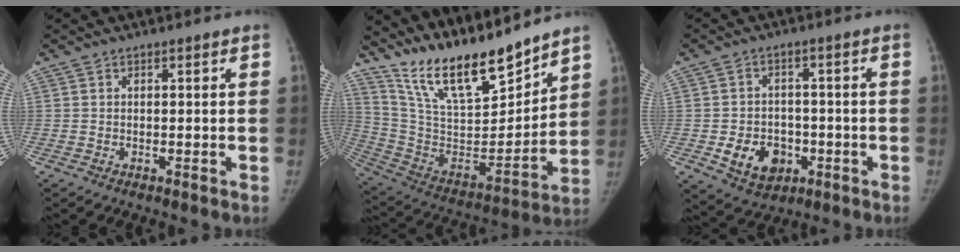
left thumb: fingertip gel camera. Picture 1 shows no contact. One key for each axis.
{"total": 20.7, "fx": 17.5, "fy": 5.3, "fz": 9.7, "tx": -0.130, "ty": -0.107, "tz": 0.320}
{"total": 8.9, "fx": -2.7, "fy": 7.1, "fz": 4.8, "tx": -0.047, "ty": 0.014, "tz": -0.032}